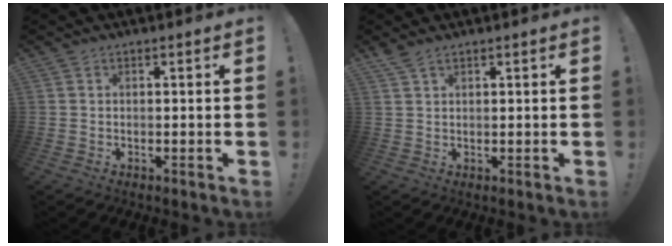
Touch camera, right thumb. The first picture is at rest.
{"total": 2.6, "force": [2.2, 0.5, 1.3], "torque": [-0.022, -0.011, 0.039]}